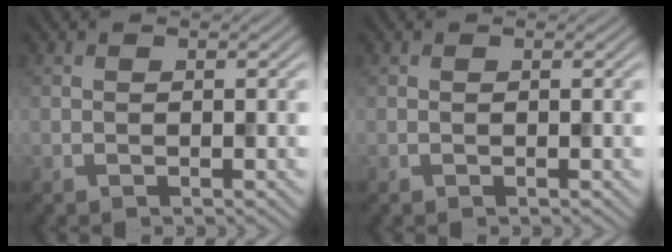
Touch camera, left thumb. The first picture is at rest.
{"total": 0.0}